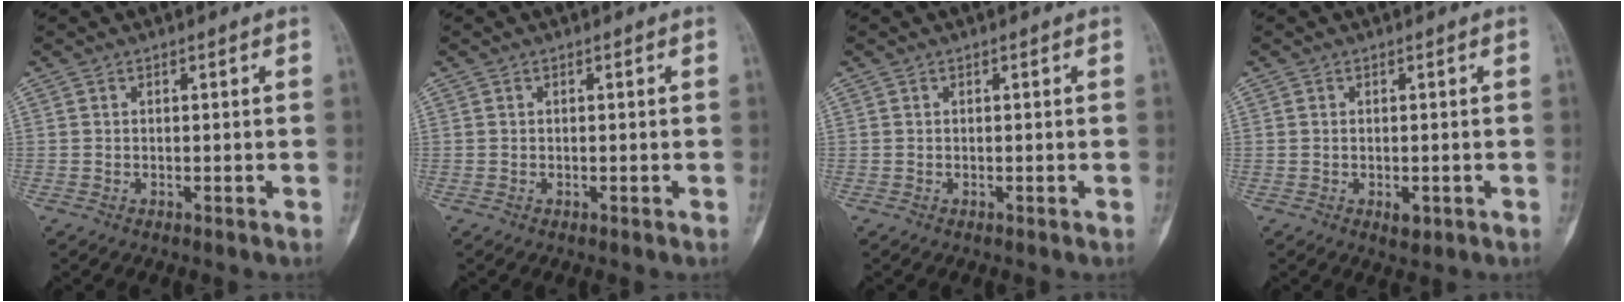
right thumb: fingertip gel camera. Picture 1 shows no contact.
{"total": 0.0}
{"total": 0.0}
{"total": 2.1, "force": [-0.6, 1.3, 1.6], "torque": [-0.022, 0.001, -0.005]}